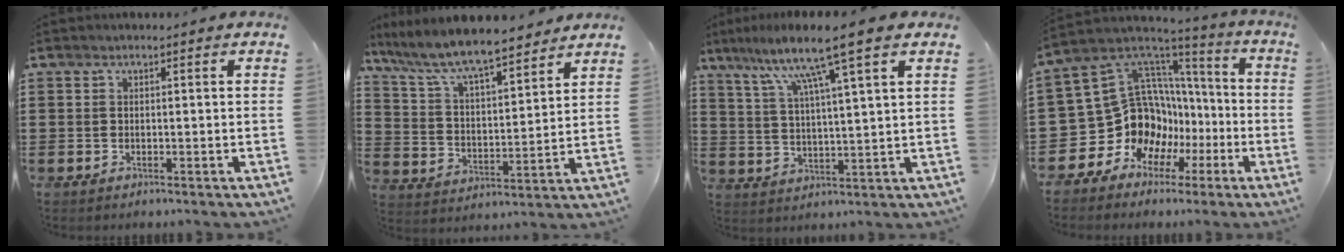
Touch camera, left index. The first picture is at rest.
{"total": 8.3, "force": [7.5, 0.9, 3.4], "torque": [-0.098, -0.043, 0.128]}
{"total": 9.9, "force": [6.8, -0.1, 7.1], "torque": [-0.151, -0.027, 0.109]}
{"total": 12.9, "force": [-1.4, 12.0, 4.4], "torque": [-0.145, -0.040, -0.001]}